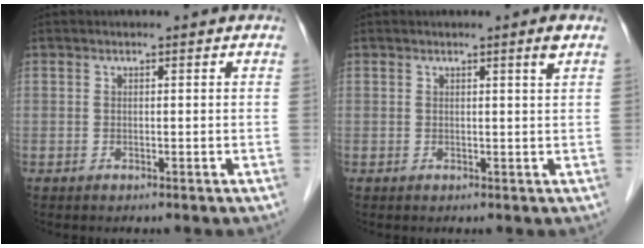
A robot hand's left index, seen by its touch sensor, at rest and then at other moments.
{"total": 1.5, "force": [0.9, -0.4, 1.2], "torque": [-0.015, -0.008, 0.015]}